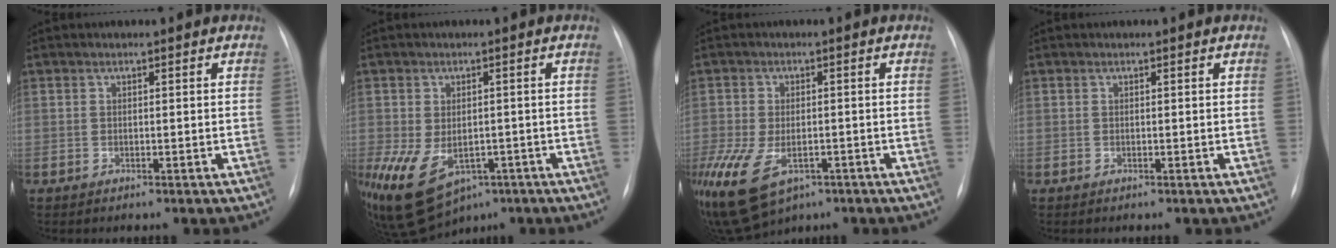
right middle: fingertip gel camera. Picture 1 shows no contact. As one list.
[{"total": 13.0, "force": [-6.1, 8.3, 7.9], "torque": [-0.161, -0.009, -0.081]}, {"total": 19.8, "force": [-9.3, 12.9, 11.7], "torque": [-0.326, -0.029, -0.139]}, {"total": 0.0}]